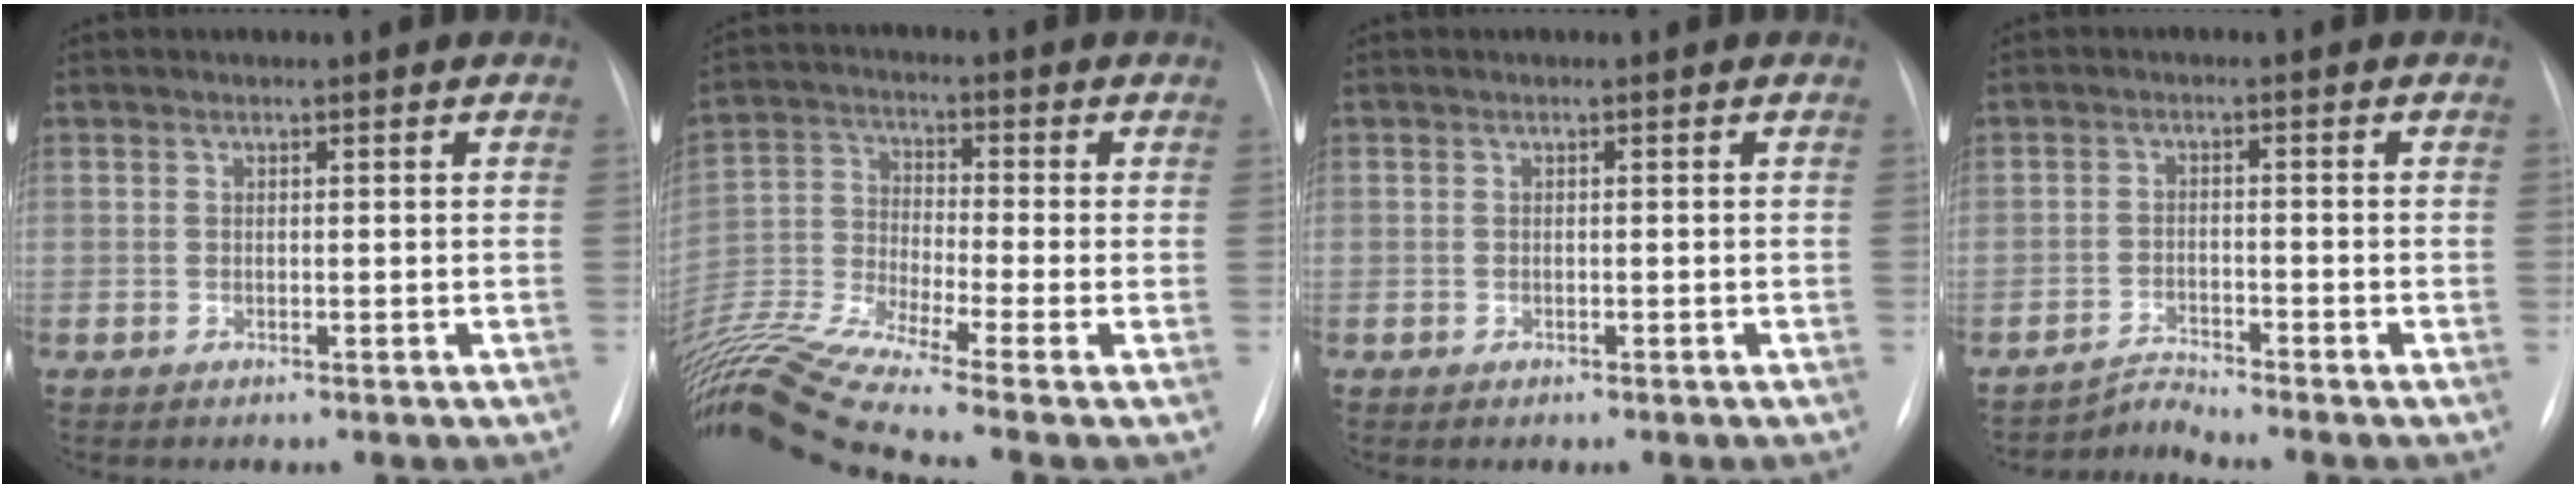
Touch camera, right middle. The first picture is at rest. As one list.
[{"total": 13.7, "force": [-11.3, -2.1, 7.4], "torque": [-0.155, -0.011, -0.214]}, {"total": 0.0}, {"total": 3.1, "force": [-2.7, -1.3, -1.0], "torque": [0.017, -0.013, -0.047]}]